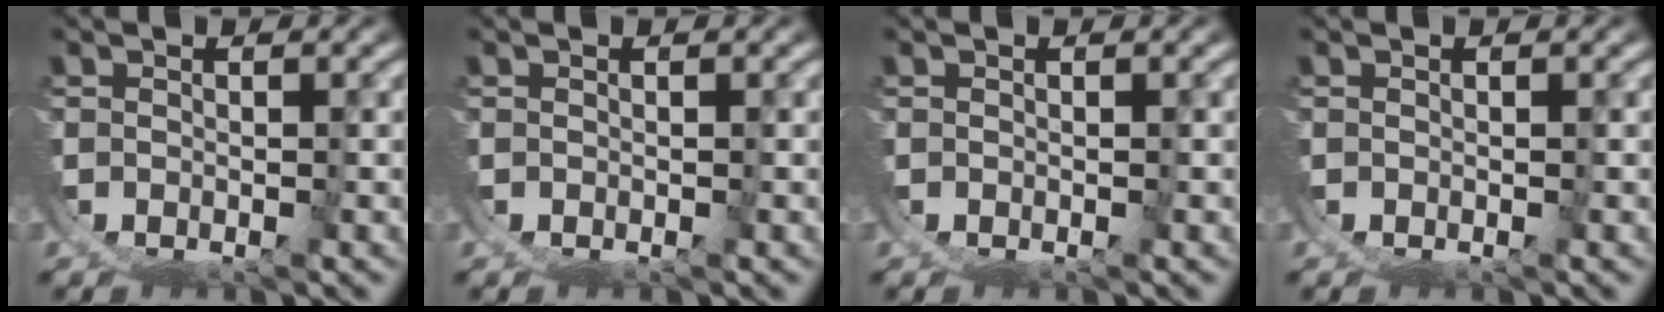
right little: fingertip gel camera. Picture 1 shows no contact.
{"total": 0.0}
{"total": 0.0}
{"total": 0.0}